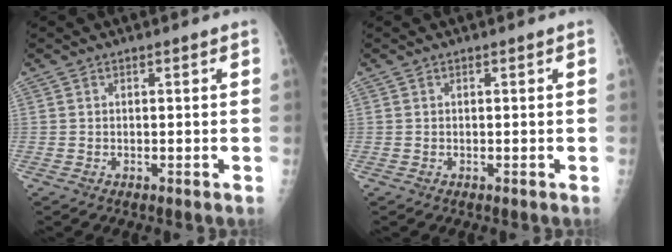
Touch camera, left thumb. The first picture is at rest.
{"total": 0.0}